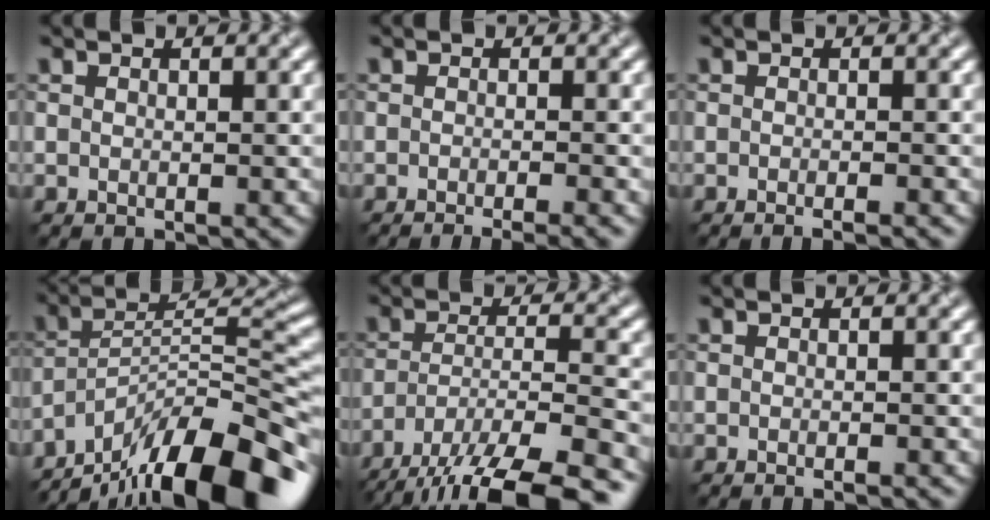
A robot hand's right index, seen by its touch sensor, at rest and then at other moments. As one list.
[{"total": 4.5, "force": [-2.9, 1.3, 3.3], "torque": [-0.029, 0.001, -0.037]}, {"total": 2.2, "force": [-1.3, 0.6, 1.7], "torque": [-0.013, 0.003, -0.018]}, {"total": 15.0, "force": [-11.5, 3.9, 8.9], "torque": [-0.149, 0.027, -0.195]}, {"total": 14.1, "force": [-11.5, 4.0, 7.1], "torque": [-0.131, -0.020, -0.167]}, {"total": 0.9, "force": [-0.5, 0.2, 0.7], "torque": [-0.005, -0.005, -0.008]}]